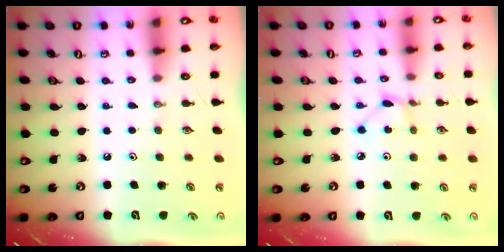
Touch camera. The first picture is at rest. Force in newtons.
{"total": 2.1, "press": 2.1, "slide": 0.3}